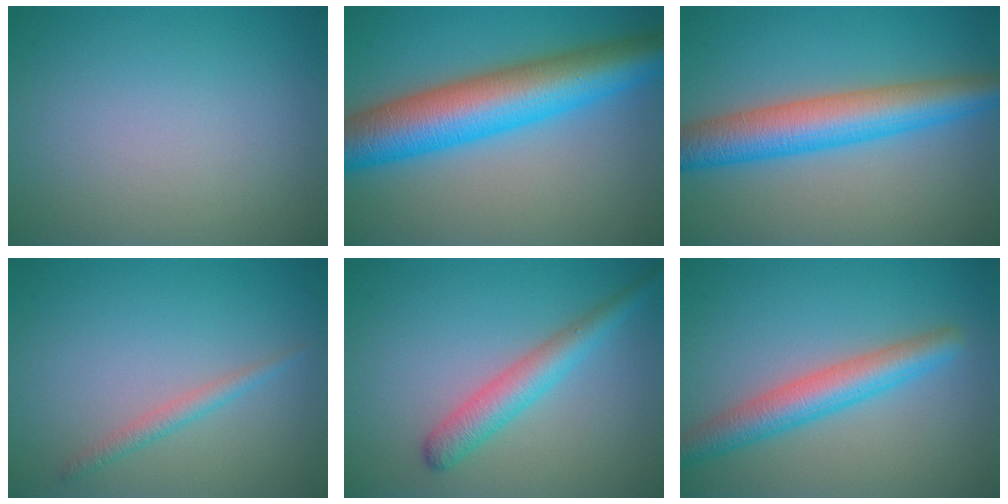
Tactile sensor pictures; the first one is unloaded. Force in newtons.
{"total": 10.8, "press": 10.8, "slide": 0.1}
{"total": 7.2, "press": 7.2, "slide": 0.1}
{"total": 1.5, "press": 1.5, "slide": 0.0}
{"total": 2.8, "press": 2.8, "slide": 0.2}
{"total": 4.6, "press": 4.6, "slide": 0.1}